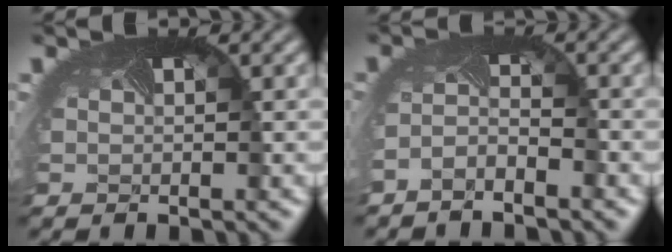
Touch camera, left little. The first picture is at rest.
{"total": 2.0, "force": [-1.9, -0.1, 0.6], "torque": [-0.024, -0.004, -0.041]}